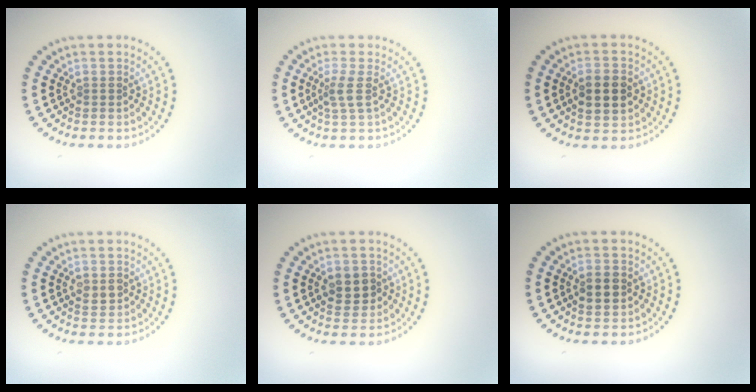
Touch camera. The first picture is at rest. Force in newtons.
{"total": 1.7, "press": 1.3, "slide": 1.1}
{"total": 3.8, "press": 3.8, "slide": 0.2}
{"total": 1.5, "press": 1.5, "slide": 0.1}
{"total": 2.8, "press": 2.8, "slide": 0.4}
{"total": 2.5, "press": 2.5, "slide": 0.2}